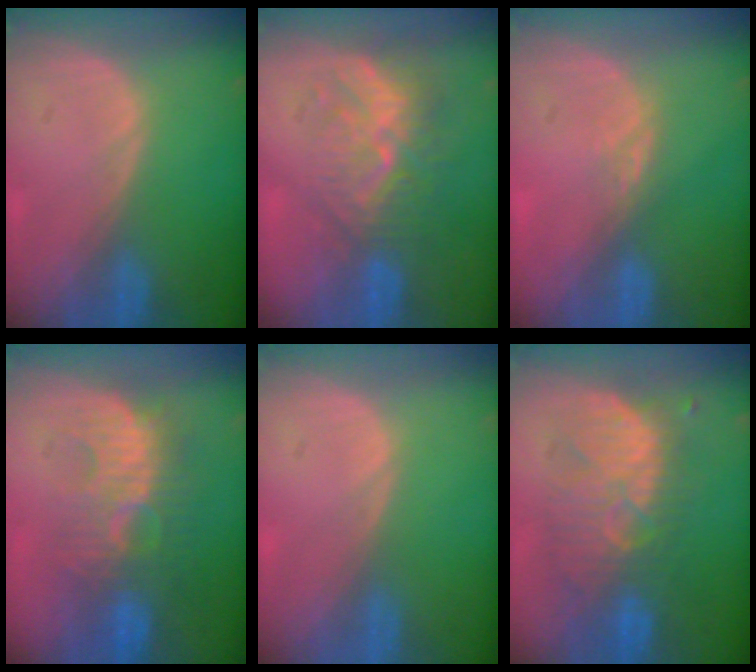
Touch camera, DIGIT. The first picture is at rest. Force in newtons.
{"total": 9.3, "press": 8.3, "slide": 4.1}
{"total": 2.0, "press": 1.5, "slide": 1.3}
{"total": 9.1, "press": 8.9, "slide": 1.7}
{"total": 0.0}
{"total": 9.3, "press": 9.3, "slide": 1.3}